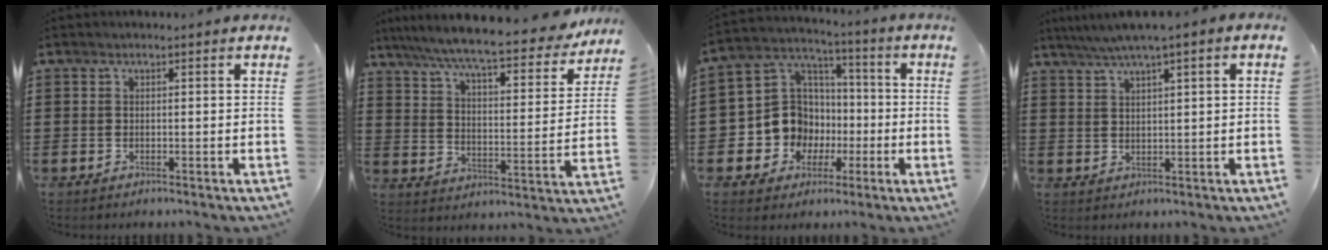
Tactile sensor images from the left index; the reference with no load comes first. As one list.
[{"total": 8.4, "force": [7.4, 0.1, 3.9], "torque": [-0.107, -0.045, 0.123]}, {"total": 10.4, "force": [-1.7, 9.8, 3.0], "torque": [-0.109, 0.008, -0.025]}, {"total": 2.9, "force": [1.8, -0.1, 2.3], "torque": [-0.046, 0.000, 0.032]}]